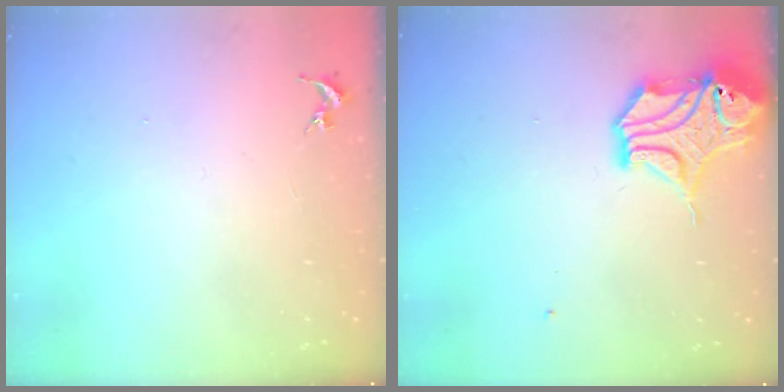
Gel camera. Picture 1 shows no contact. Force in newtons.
{"total": 14.5, "press": 14.4, "slide": 2.2}